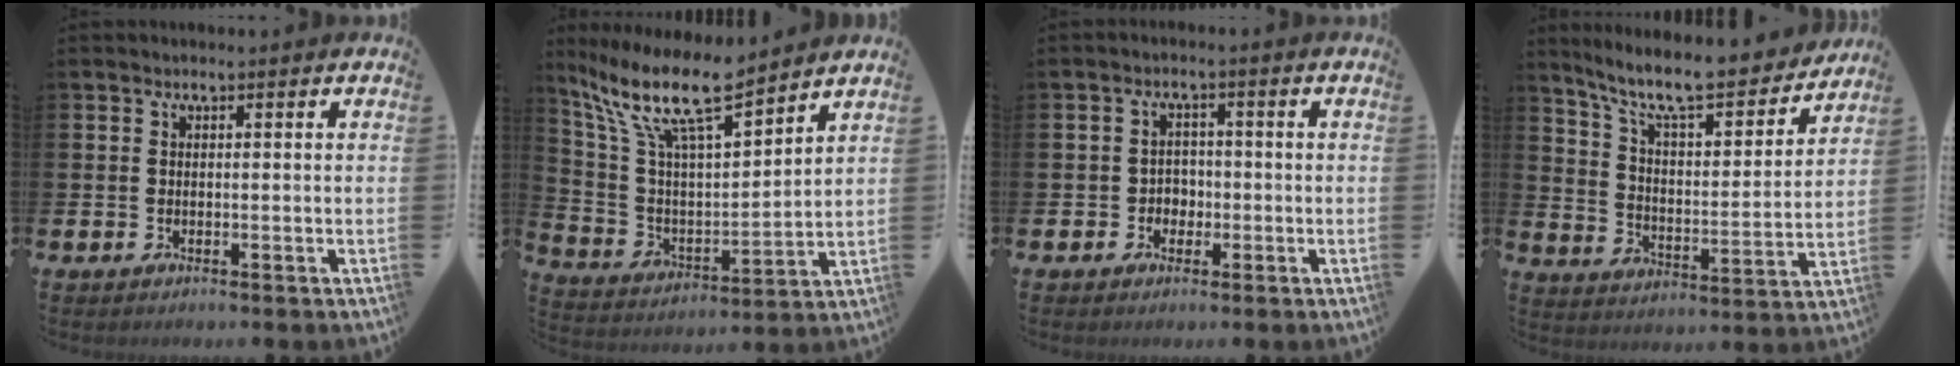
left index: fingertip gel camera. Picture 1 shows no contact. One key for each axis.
{"total": 12.3, "fx": 9.7, "fy": 2.5, "fz": 7.2, "tx": -0.179, "ty": -0.050, "tz": 0.168}
{"total": 2.4, "fx": -0.8, "fy": 2.1, "fz": 0.7, "tx": -0.018, "ty": 0.007, "tz": -0.021}
{"total": 10.5, "fx": 9.2, "fy": 2.0, "fz": 4.5, "tx": -0.113, "ty": -0.063, "tz": 0.156}